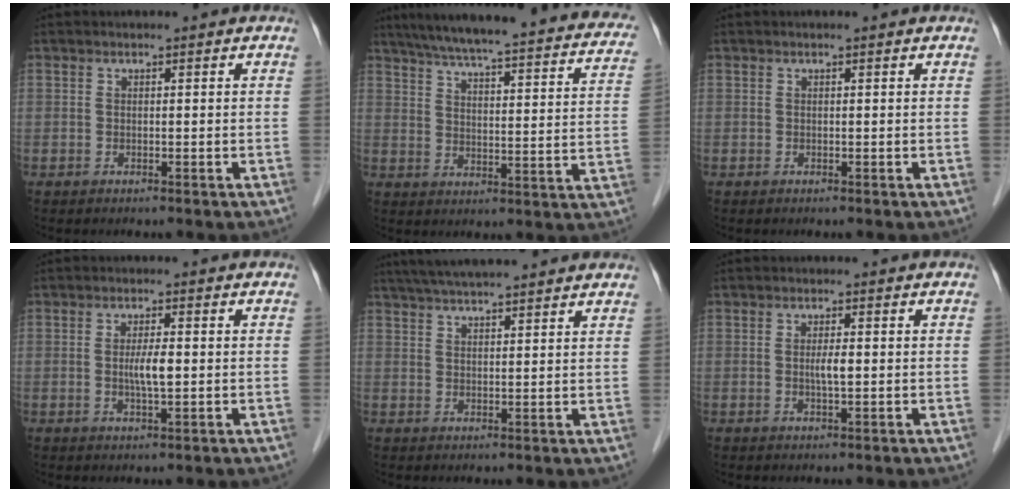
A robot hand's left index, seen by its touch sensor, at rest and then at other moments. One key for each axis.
{"total": 30.4, "fx": 26.1, "fy": 4.3, "fz": 15.1, "tx": -0.225, "ty": -0.023, "tz": 0.313}
{"total": 0.0}
{"total": 3.2, "fx": -0.3, "fy": 0.4, "fz": 3.2, "tx": -0.065, "ty": -0.005, "tz": -0.004}
{"total": 13.6, "fx": 11.9, "fy": 1.3, "fz": 6.5, "tx": -0.106, "ty": 0.042, "tz": 0.168}
{"total": 2.0, "fx": -0.2, "fy": 0.2, "fz": 2.0, "tx": -0.042, "ty": -0.003, "tz": -0.002}